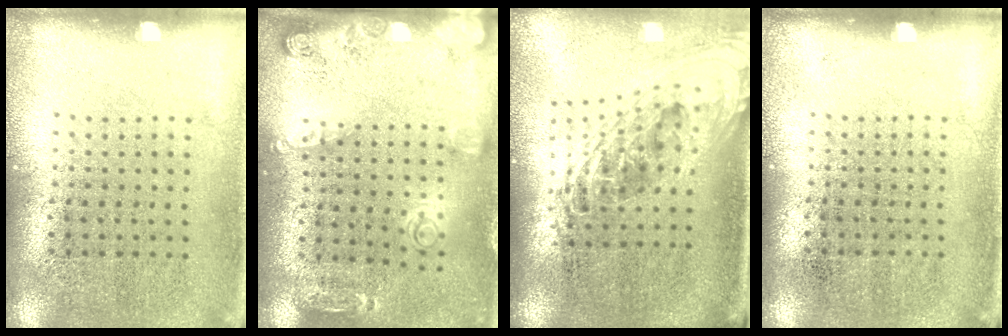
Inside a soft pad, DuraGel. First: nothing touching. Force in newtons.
{"total": 1.5, "press": 1.4, "slide": 0.6}
{"total": 2.3, "press": 1.6, "slide": 1.6}
{"total": 0.0}